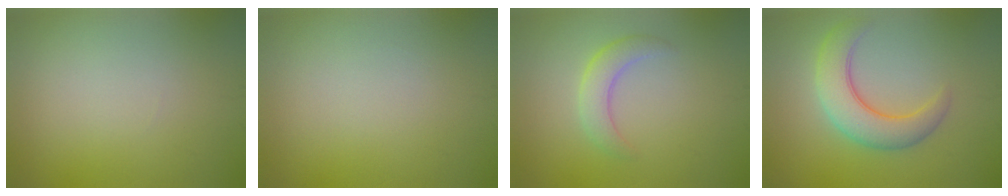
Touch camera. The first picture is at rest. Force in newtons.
{"total": 0.0}
{"total": 2.6, "press": 2.6, "slide": 0.3}
{"total": 5.4, "press": 5.3, "slide": 0.3}